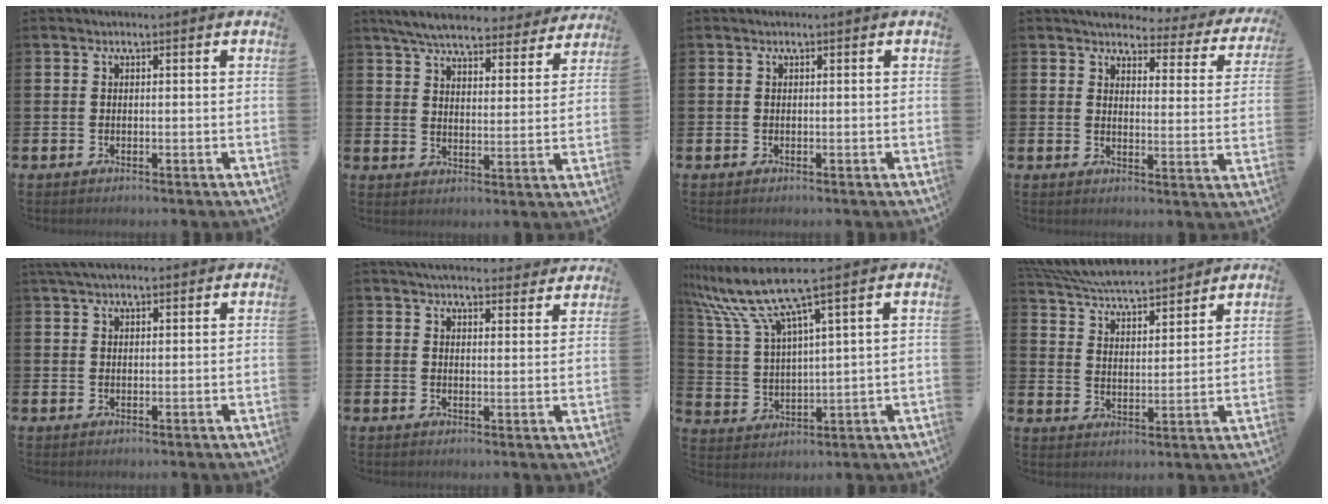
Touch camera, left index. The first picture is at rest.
{"total": 6.7, "force": [6.3, 1.1, 2.0], "torque": [-0.056, -0.035, 0.111]}
{"total": 0.0}
{"total": 3.5, "force": [3.2, 1.4, 0.7], "torque": [-0.018, -0.035, 0.046]}
{"total": 3.0, "force": [2.6, 0.8, 1.4], "torque": [-0.024, -0.002, 0.046]}
{"total": 4.7, "force": [4.6, 0.8, 0.8], "torque": [-0.012, -0.027, 0.081]}
{"total": 9.3, "force": [7.4, 0.5, 5.5], "torque": [-0.134, -0.034, 0.125]}
{"total": 6.5, "force": [6.4, 0.4, 1.2], "torque": [-0.051, -0.047, 0.111]}